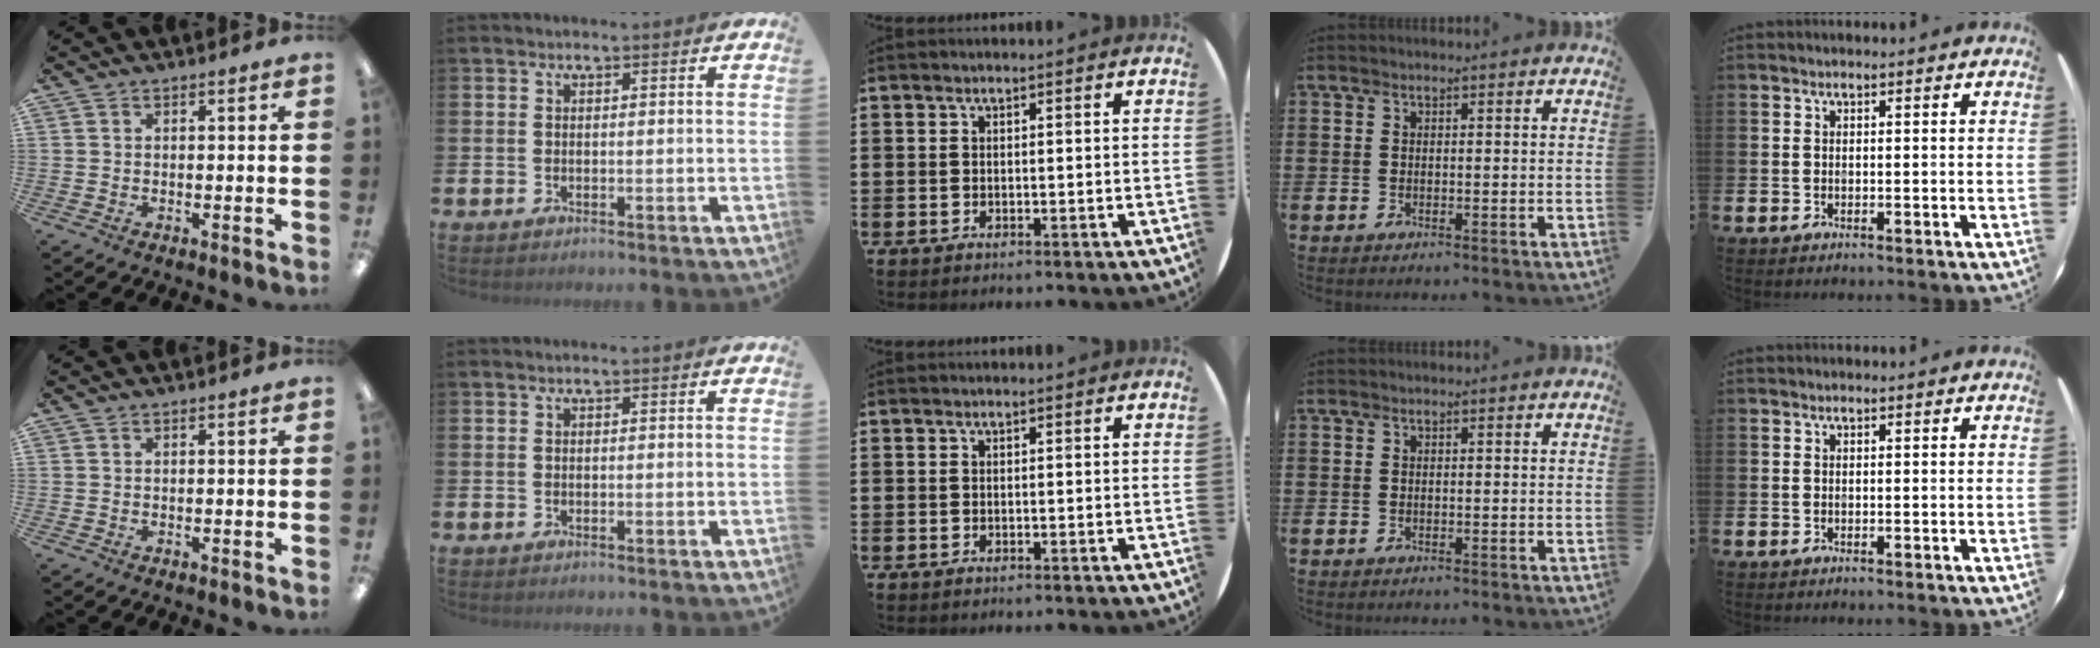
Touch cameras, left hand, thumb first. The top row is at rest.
{}